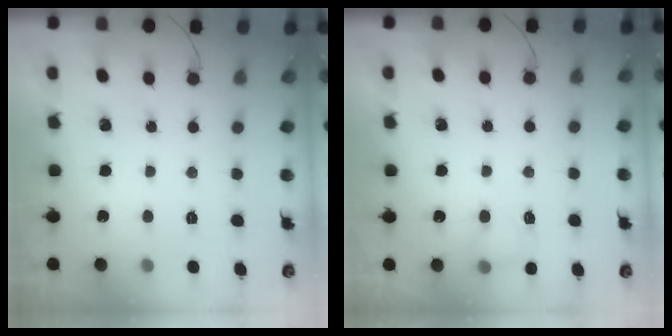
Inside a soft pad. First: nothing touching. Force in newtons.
{"total": 4.0, "press": 3.8, "slide": 1.2}